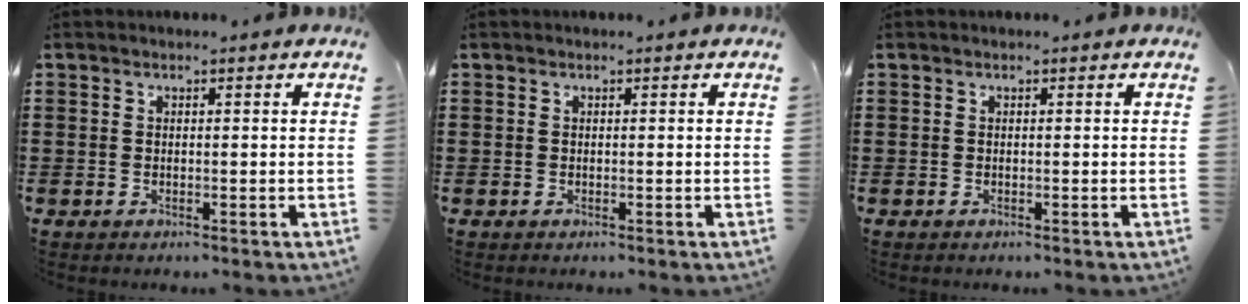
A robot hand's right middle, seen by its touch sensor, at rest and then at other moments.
{"total": 0.0}
{"total": 0.0}